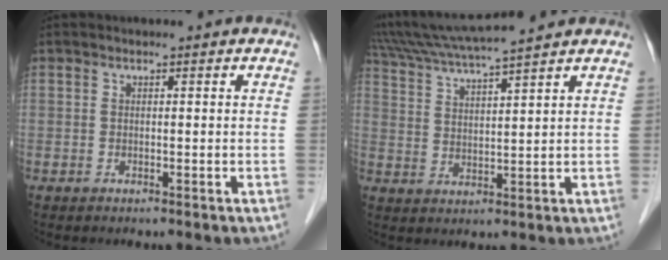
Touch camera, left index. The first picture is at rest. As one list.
[{"total": 11.3, "force": [10.0, -1.4, 5.0], "torque": [-0.098, 0.022, 0.173]}]